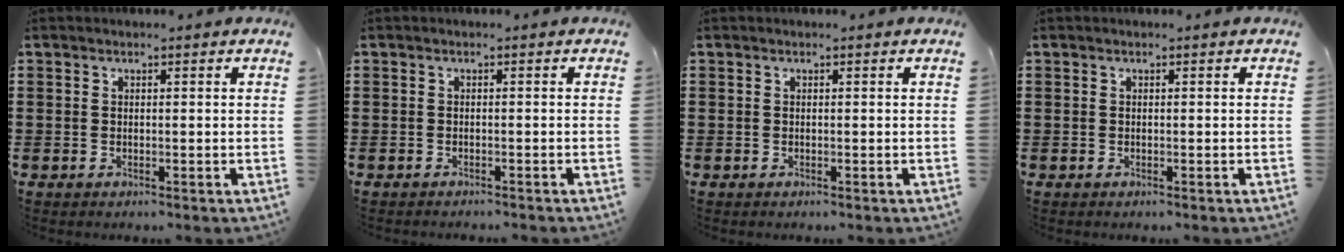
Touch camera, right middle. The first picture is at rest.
{"total": 0.5, "force": [-0.5, 0.0, 0.0], "torque": [-0.003, -0.001, -0.010]}
{"total": 0.0}
{"total": 0.0}